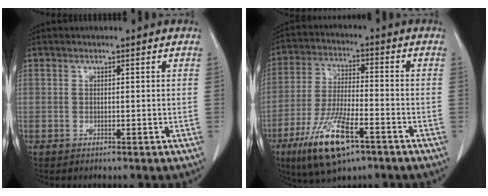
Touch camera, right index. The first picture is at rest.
{"total": 12.9, "force": [-7.1, 3.3, 10.3], "torque": [-0.208, -0.019, -0.123]}